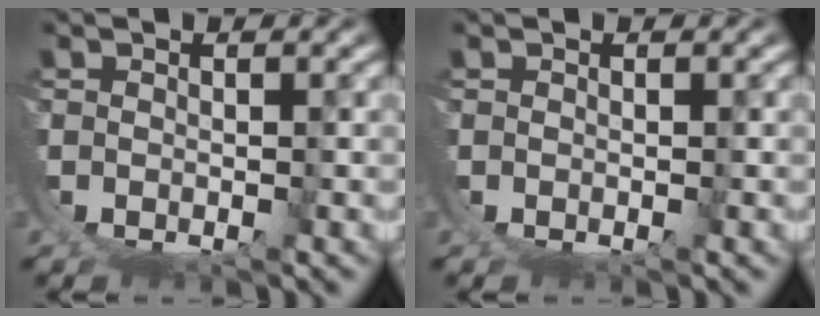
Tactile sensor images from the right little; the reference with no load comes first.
{"total": 0.0}